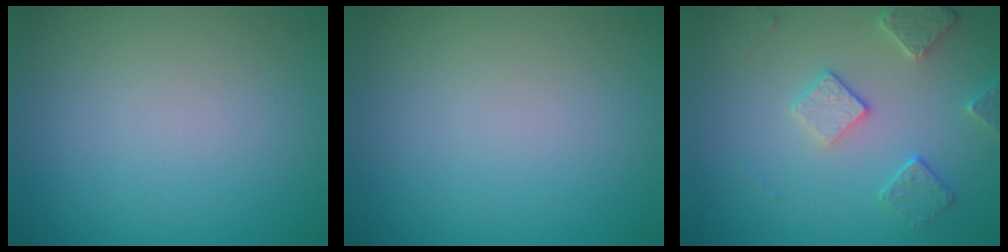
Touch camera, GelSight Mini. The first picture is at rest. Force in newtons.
{"total": 0.0}
{"total": 2.8, "press": 2.7, "slide": 0.6}